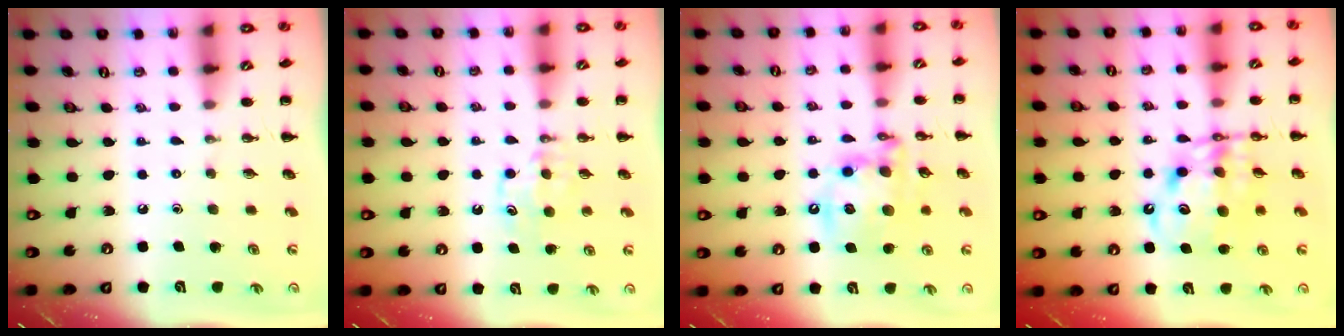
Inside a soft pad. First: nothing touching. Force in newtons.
{"total": 5.1, "press": 4.7, "slide": 1.7}
{"total": 13.7, "press": 13.4, "slide": 3.0}
{"total": 11.3, "press": 10.9, "slide": 2.9}